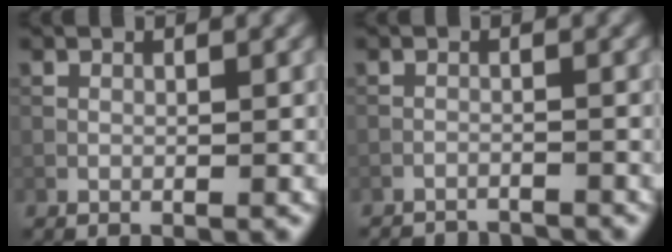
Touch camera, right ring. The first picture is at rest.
{"total": 6.3, "force": [-6.2, 1.0, 0.9], "torque": [-0.012, -0.009, -0.088]}